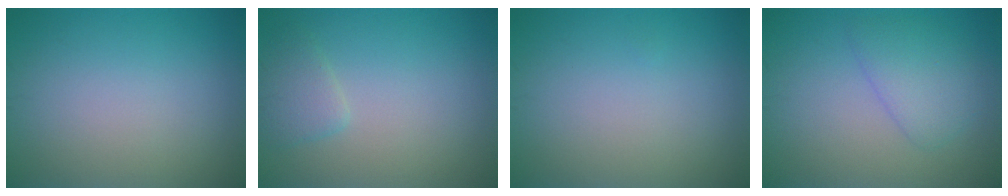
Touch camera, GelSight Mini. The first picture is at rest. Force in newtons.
{"total": 1.9, "press": 1.9, "slide": 0.2}
{"total": 0.0}
{"total": 3.0, "press": 3.0, "slide": 0.2}